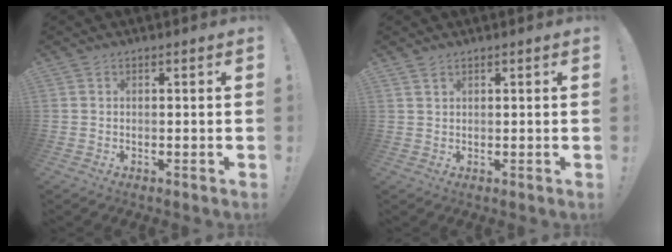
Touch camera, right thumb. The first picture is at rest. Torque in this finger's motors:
{"motor_torque": [0.13, -0.30, 0.09, 0.15, 0.00]}